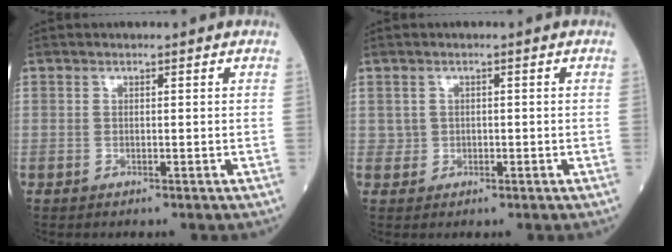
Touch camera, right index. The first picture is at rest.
{"total": 1.3, "force": [0.1, 1.3, 0.1], "torque": [0.003, 0.004, 0.001]}